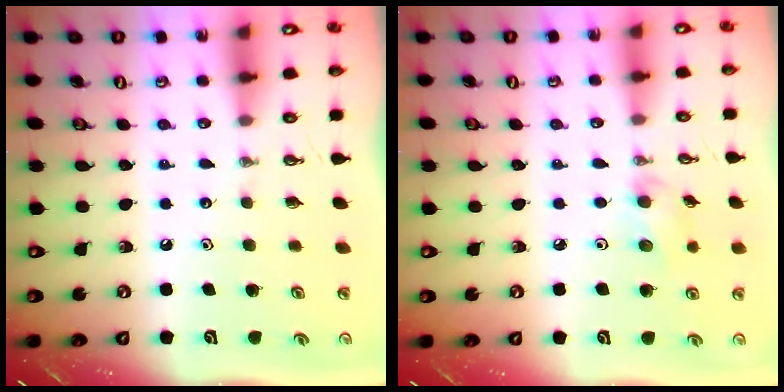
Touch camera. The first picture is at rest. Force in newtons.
{"total": 6.4, "press": 6.3, "slide": 1.1}